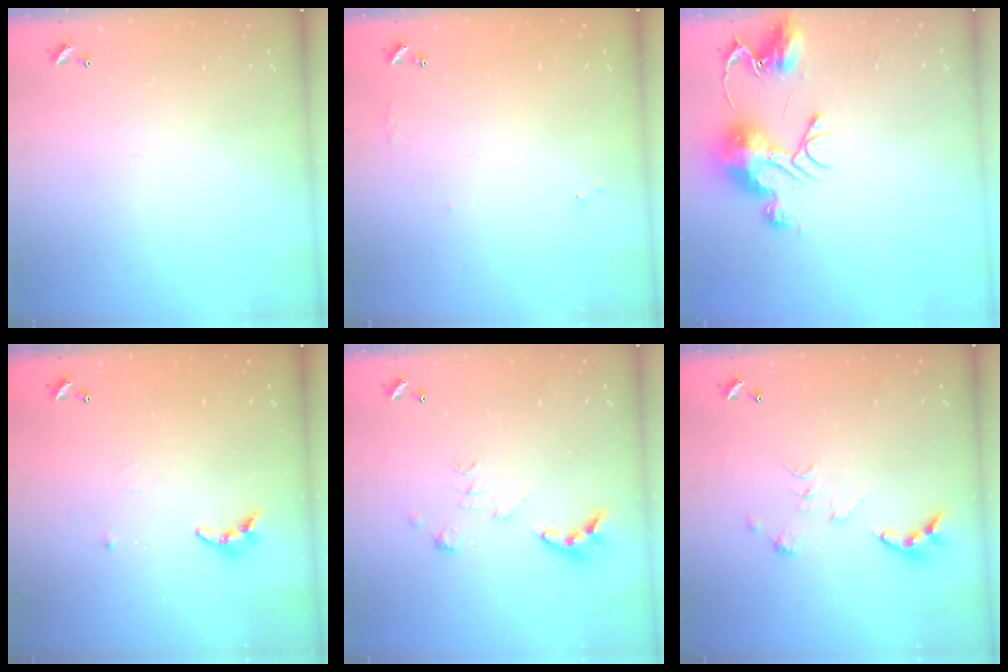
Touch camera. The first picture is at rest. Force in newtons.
{"total": 4.3, "press": 4.3, "slide": 0.6}
{"total": 12.0, "press": 12.0, "slide": 1.1}
{"total": 5.8, "press": 5.8, "slide": 0.1}
{"total": 4.7, "press": 4.7, "slide": 0.4}
{"total": 0.0}